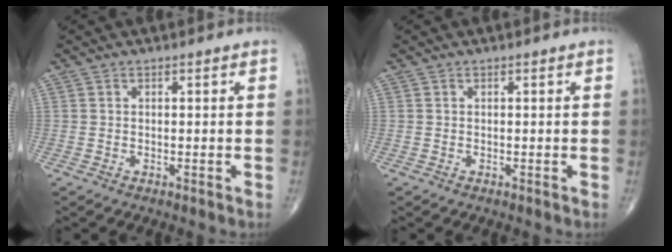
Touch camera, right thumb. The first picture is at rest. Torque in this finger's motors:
{"motor_torque": [0.21, -0.02, 0.11, 0.04, 0.00]}